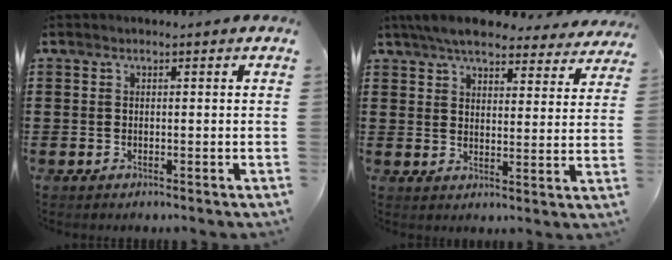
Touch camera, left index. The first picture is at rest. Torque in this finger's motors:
{"motor_torque": [2.14, 0.00, 0.76, 0.16]}